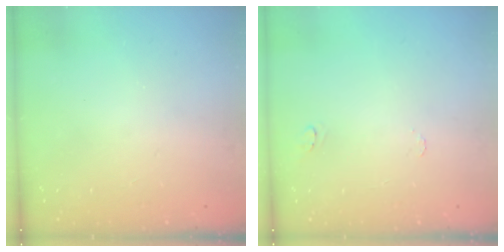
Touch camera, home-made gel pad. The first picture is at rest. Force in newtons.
{"total": 4.9, "press": 4.9, "slide": 0.5}